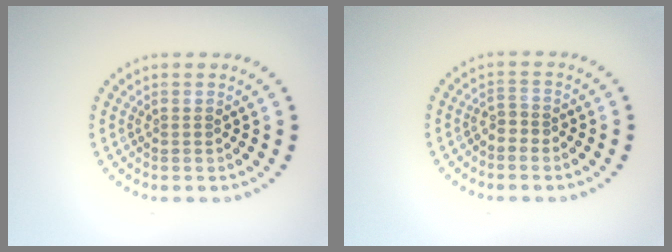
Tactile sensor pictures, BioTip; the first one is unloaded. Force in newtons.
{"total": 1.1, "press": 0.7, "slide": 0.8}